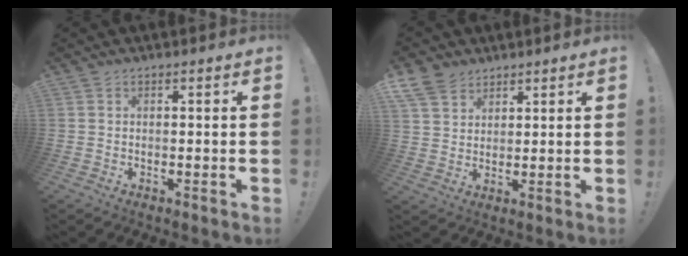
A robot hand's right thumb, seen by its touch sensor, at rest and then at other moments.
{"total": 7.8, "force": [5.5, 5.0, 2.4], "torque": [-0.047, -0.030, 0.111]}